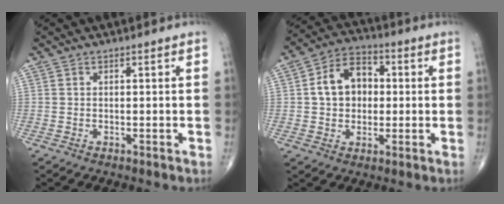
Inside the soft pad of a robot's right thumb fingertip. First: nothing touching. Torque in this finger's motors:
{"motor_torque": [-0.03, 0.35, 0.20, -0.05, 0.07]}